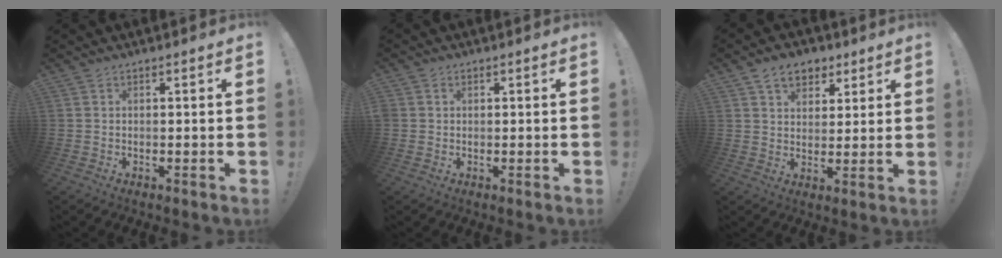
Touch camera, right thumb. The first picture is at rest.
{"total": 1.3, "force": [0.4, 1.2, 0.2], "torque": [-0.009, 0.005, 0.008]}
{"total": 9.1, "force": [5.2, 6.4, 3.8], "torque": [-0.050, -0.018, 0.099]}